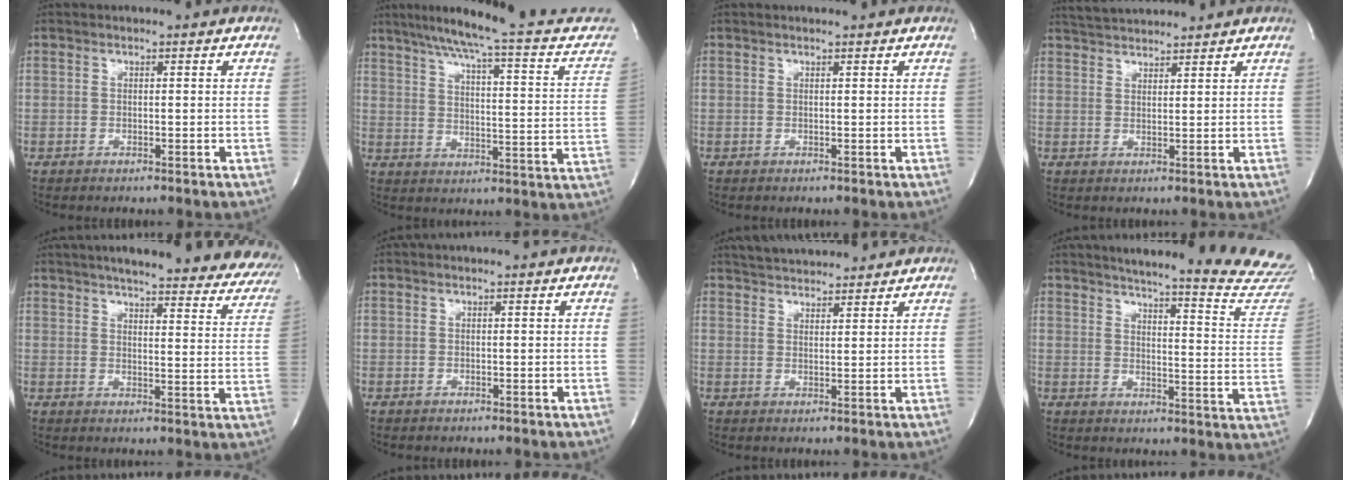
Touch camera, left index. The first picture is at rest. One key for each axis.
{"total": 22.3, "fx": 18.9, "fy": 1.8, "fz": 11.8, "tx": -0.175, "ty": -0.028, "tz": 0.231}
{"total": 1.4, "fx": 1.3, "fy": -0.2, "fz": 0.4, "tx": -0.008, "ty": 0.006, "tz": 0.017}
{"total": 6.0, "fx": 5.8, "fy": 0.5, "fz": 1.5, "tx": -0.035, "ty": 0.028, "tz": 0.099}
{"total": 28.6, "fx": 24.6, "fy": 5.4, "fz": 13.5, "tx": -0.183, "ty": -0.046, "tz": 0.276}
{"total": 0.0}
{"total": 8.6, "fx": 8.1, "fy": 1.8, "fz": 2.5, "tx": -0.042, "ty": 0.021, "tz": 0.121}
{"total": 26.4, "fx": 24.8, "fy": 0.4, "fz": 9.0, "tx": -0.127, "ty": -0.131, "tz": 0.280}